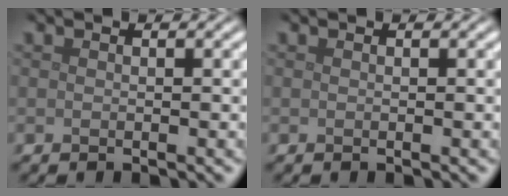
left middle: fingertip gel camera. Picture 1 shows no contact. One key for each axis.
{"total": 0.0}